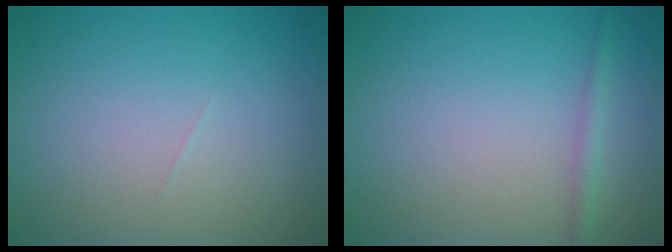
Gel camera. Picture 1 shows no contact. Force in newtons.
{"total": 1.2, "press": 1.2, "slide": 0.1}